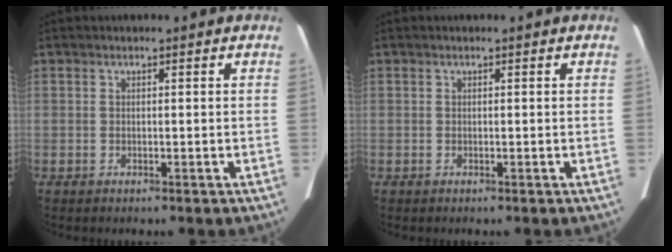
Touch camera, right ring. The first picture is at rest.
{"total": 0.0}